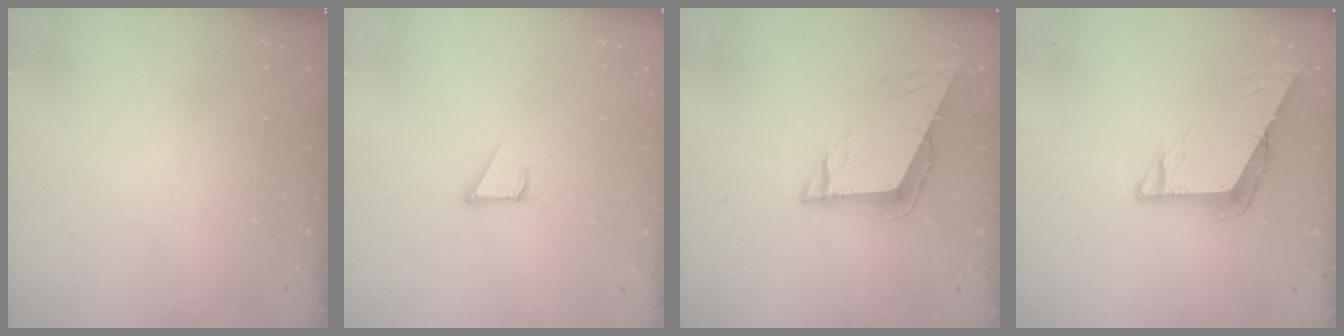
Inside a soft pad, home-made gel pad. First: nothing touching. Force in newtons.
{"total": 2.1, "press": 2.1, "slide": 0.1}
{"total": 8.9, "press": 8.4, "slide": 2.7}
{"total": 7.7, "press": 7.7, "slide": 0.3}